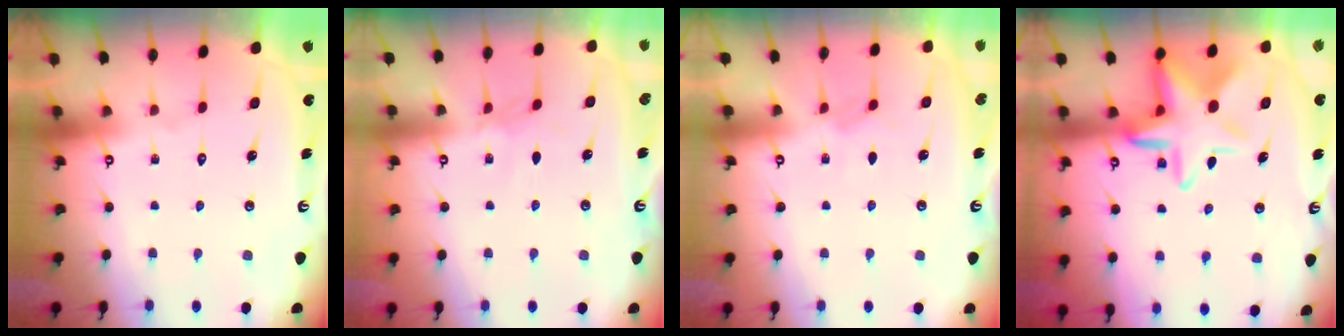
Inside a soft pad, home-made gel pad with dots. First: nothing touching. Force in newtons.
{"total": 2.1, "press": 2.0, "slide": 0.5}
{"total": 3.8, "press": 3.7, "slide": 0.5}
{"total": 13.0, "press": 12.9, "slide": 1.8}